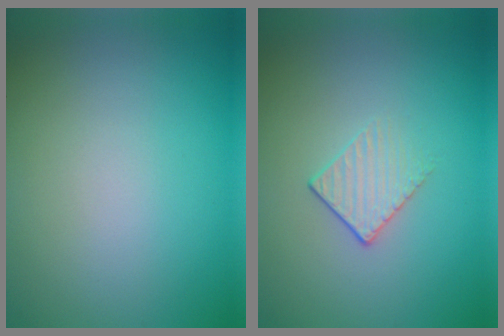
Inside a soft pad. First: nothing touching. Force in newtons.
{"total": 1.5, "press": 0.9, "slide": 1.2}